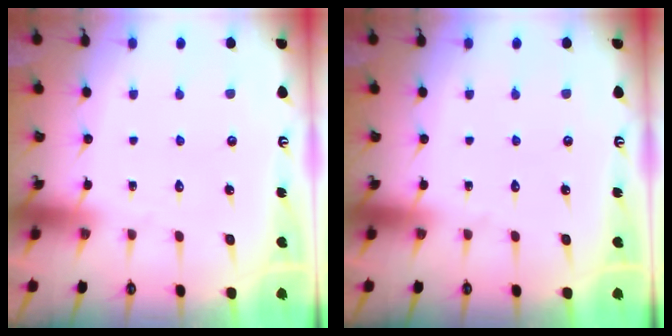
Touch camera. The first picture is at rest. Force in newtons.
{"total": 0.0}